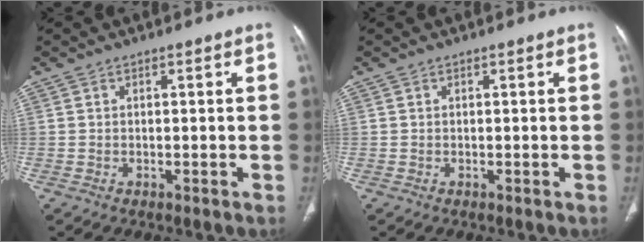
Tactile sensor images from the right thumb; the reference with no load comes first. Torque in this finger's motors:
{"motor_torque": [0.63, -0.11, 0.00, -0.01, 0.01]}